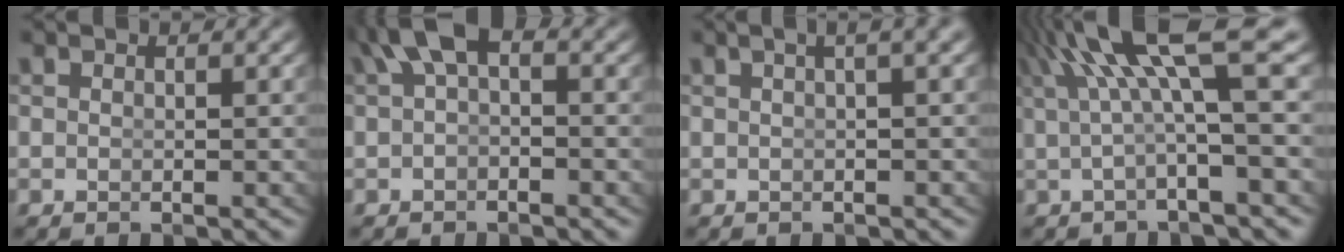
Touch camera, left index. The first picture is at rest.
{"total": 3.9, "force": [1.4, 1.8, 3.2], "torque": [-0.061, 0.000, 0.024]}
{"total": 4.2, "force": [1.8, 0.9, 3.7], "torque": [-0.028, 0.028, 0.017]}
{"total": 6.6, "force": [3.0, 0.9, 5.8], "torque": [-0.095, 0.013, 0.045]}